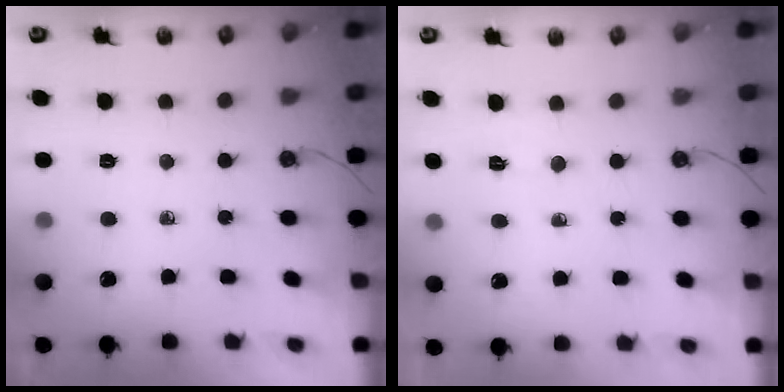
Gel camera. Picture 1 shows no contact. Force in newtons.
{"total": 1.8, "press": 1.6, "slide": 0.6}